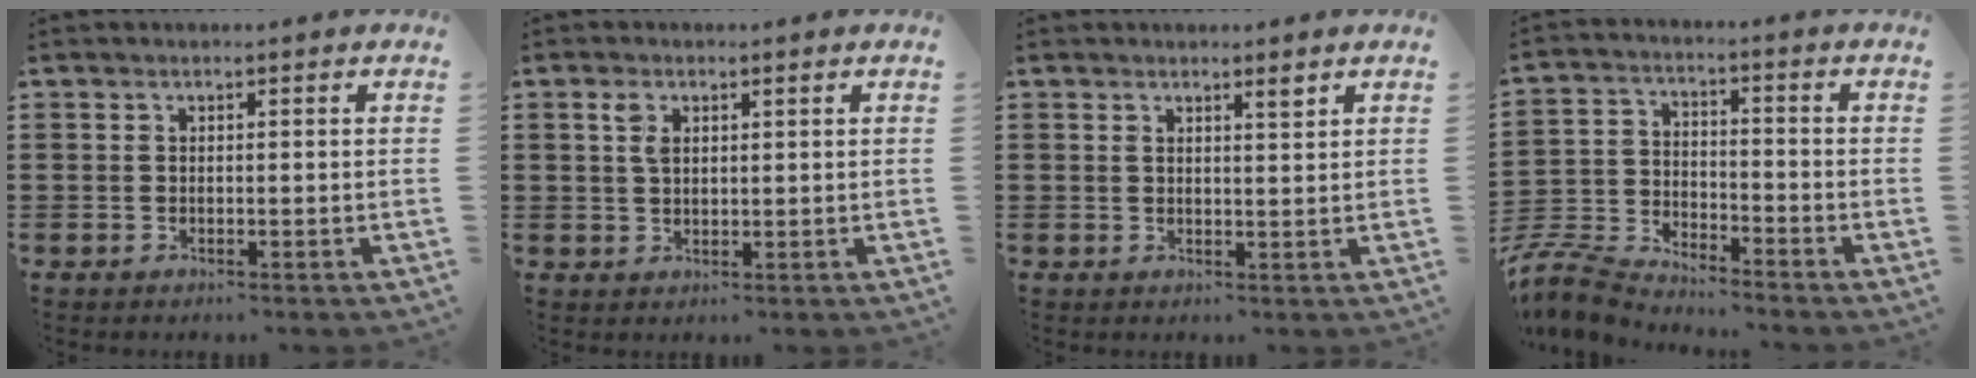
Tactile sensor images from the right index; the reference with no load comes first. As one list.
[{"total": 2.6, "force": [1.0, 1.3, 2.0], "torque": [-0.044, 0.005, 0.017]}, {"total": 1.8, "force": [1.3, 0.2, 1.3], "torque": [-0.018, -0.002, 0.021]}, {"total": 6.7, "force": [-6.6, 0.7, 1.3], "torque": [-0.058, -0.006, -0.139]}]